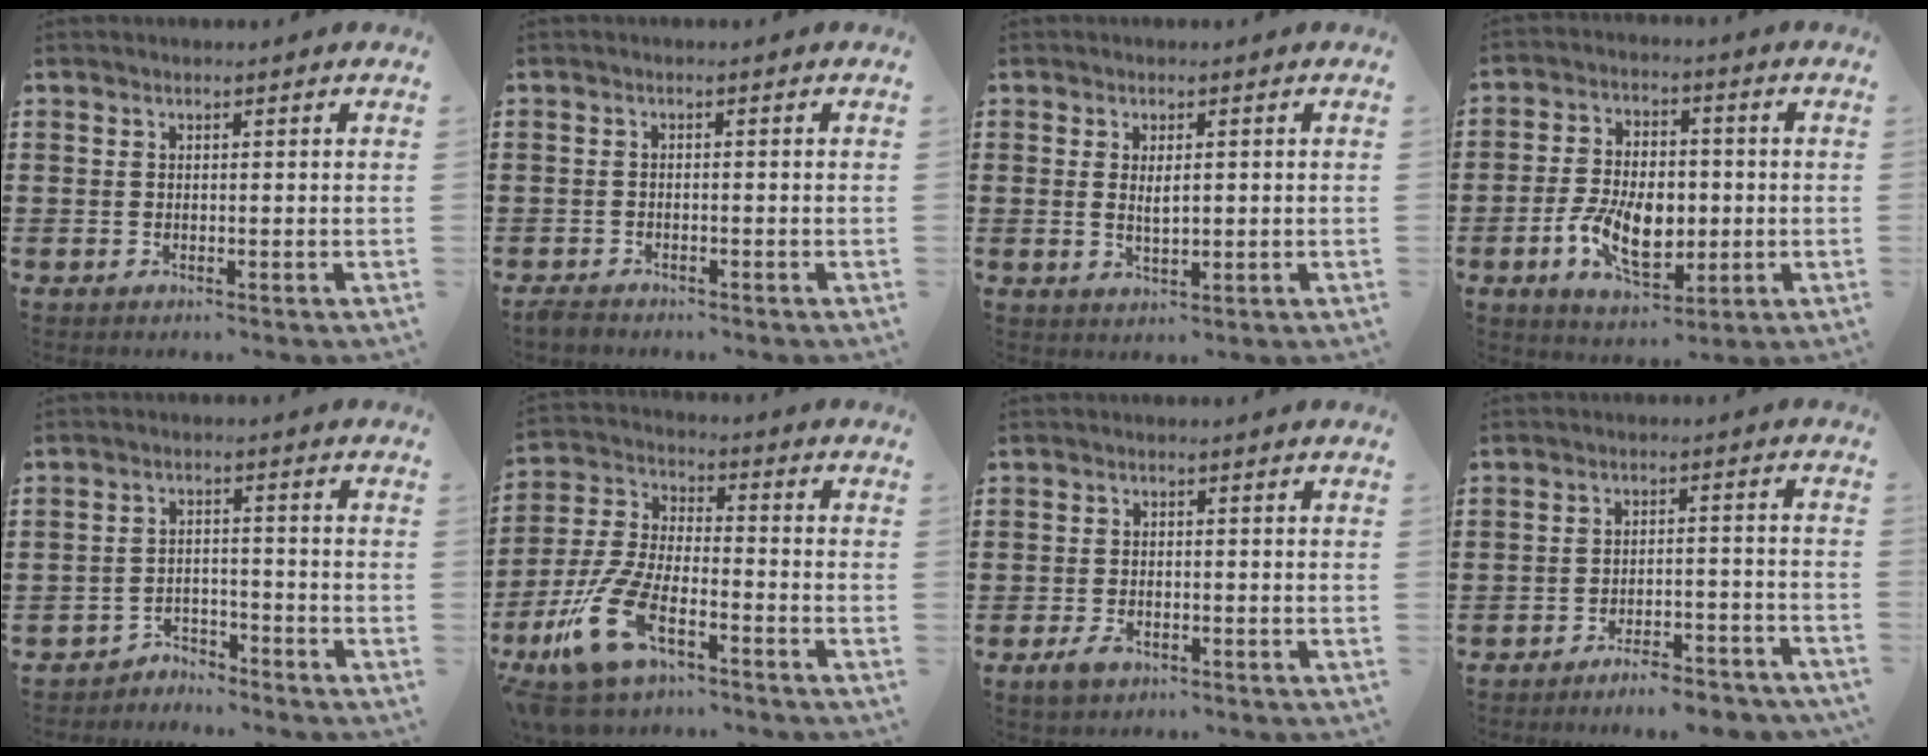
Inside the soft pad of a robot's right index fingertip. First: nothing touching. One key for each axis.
{"total": 1.3, "fx": -1.2, "fy": 0.3, "fz": 0.2, "tx": -0.007, "ty": 0.001, "tz": -0.025}
{"total": 2.7, "fx": 0.4, "fy": 1.1, "fz": 2.4, "tx": -0.047, "ty": 0.004, "tz": 0.005}
{"total": 9.7, "fx": -2.0, "fy": 5.9, "fz": 7.4, "tx": -0.153, "ty": 0.001, "tz": -0.039}
{"total": 3.5, "fx": -3.4, "fy": 0.7, "fz": -0.2, "tx": -0.005, "ty": 0.003, "tz": -0.073}
{"total": 12.7, "fx": -7.8, "fy": 5.1, "fz": 8.6, "tx": -0.212, "ty": 0.006, "tz": -0.154}
{"total": 2.2, "fx": -1.4, "fy": 1.1, "fz": 1.3, "tx": -0.030, "ty": -0.001, "tz": -0.029}
{"total": 4.9, "fx": -4.6, "fy": 0.2, "fz": 1.6, "tx": -0.025, "ty": 0.001, "tz": -0.088}